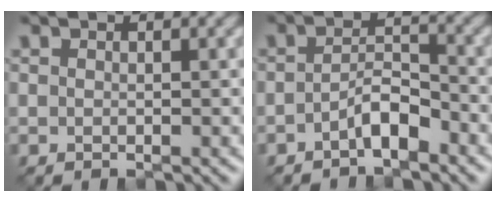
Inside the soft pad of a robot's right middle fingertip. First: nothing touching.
{"total": 2.9, "force": [-1.7, 0.9, 2.1], "torque": [-0.037, 0.009, -0.035]}